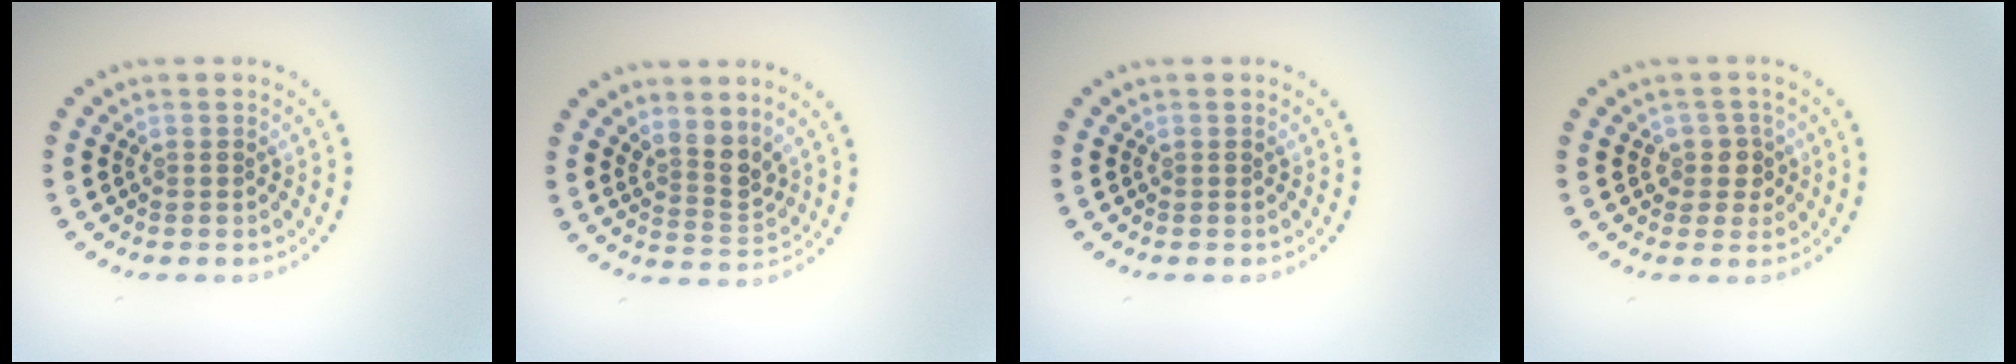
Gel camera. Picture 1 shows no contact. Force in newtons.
{"total": 2.7, "press": 2.0, "slide": 1.8}
{"total": 0.0}
{"total": 2.0, "press": 1.6, "slide": 1.3}